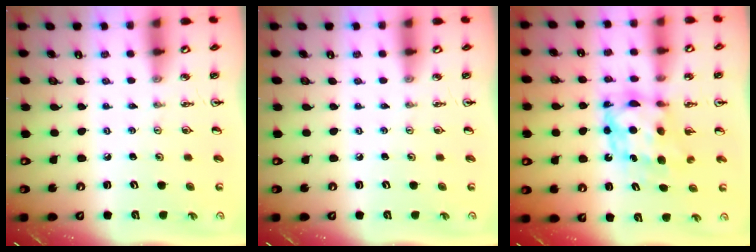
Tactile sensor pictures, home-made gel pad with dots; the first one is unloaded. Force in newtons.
{"total": 0.0}
{"total": 7.6, "press": 7.6, "slide": 0.4}